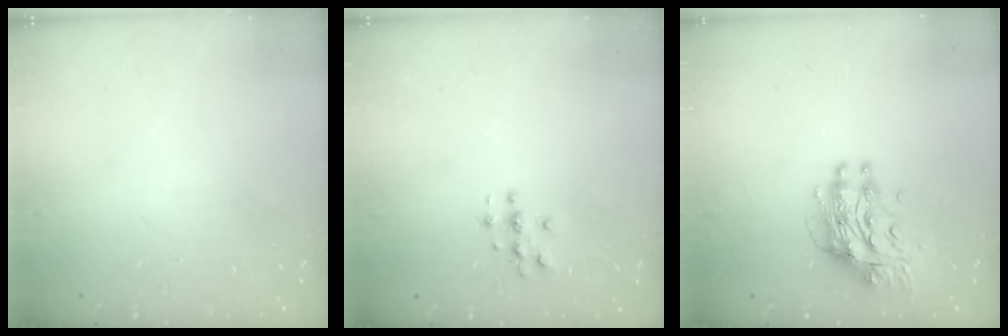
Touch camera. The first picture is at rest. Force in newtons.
{"total": 3.1, "press": 3.1, "slide": 0.3}
{"total": 10.4, "press": 10.4, "slide": 0.9}